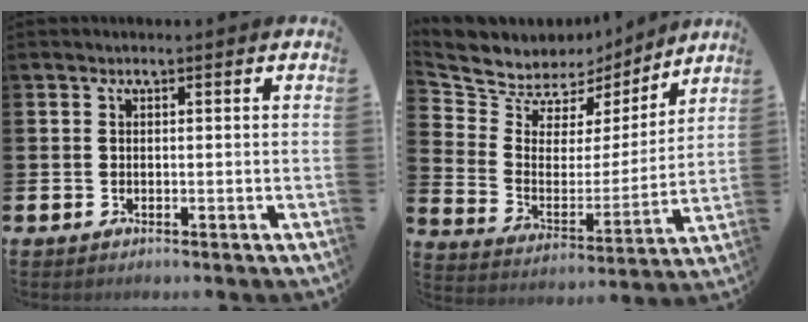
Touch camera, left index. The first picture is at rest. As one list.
[{"total": 6.9, "force": [6.0, 3.3, -0.3], "torque": [-0.045, -0.049, 0.106]}]